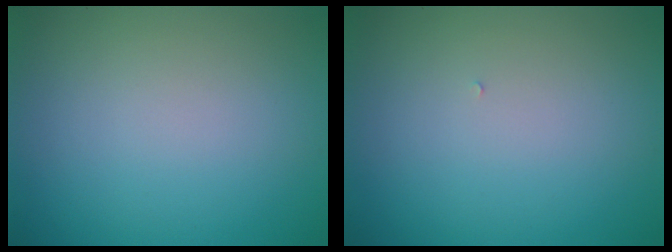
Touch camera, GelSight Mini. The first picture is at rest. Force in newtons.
{"total": 0.0}